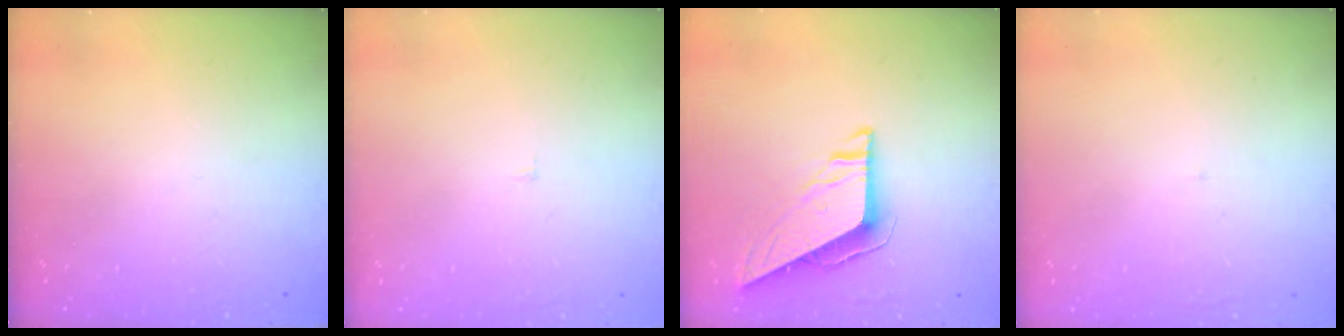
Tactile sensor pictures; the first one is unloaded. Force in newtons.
{"total": 1.6, "press": 1.6, "slide": 0.1}
{"total": 7.6, "press": 7.6, "slide": 0.2}
{"total": 1.7, "press": 1.6, "slide": 0.1}